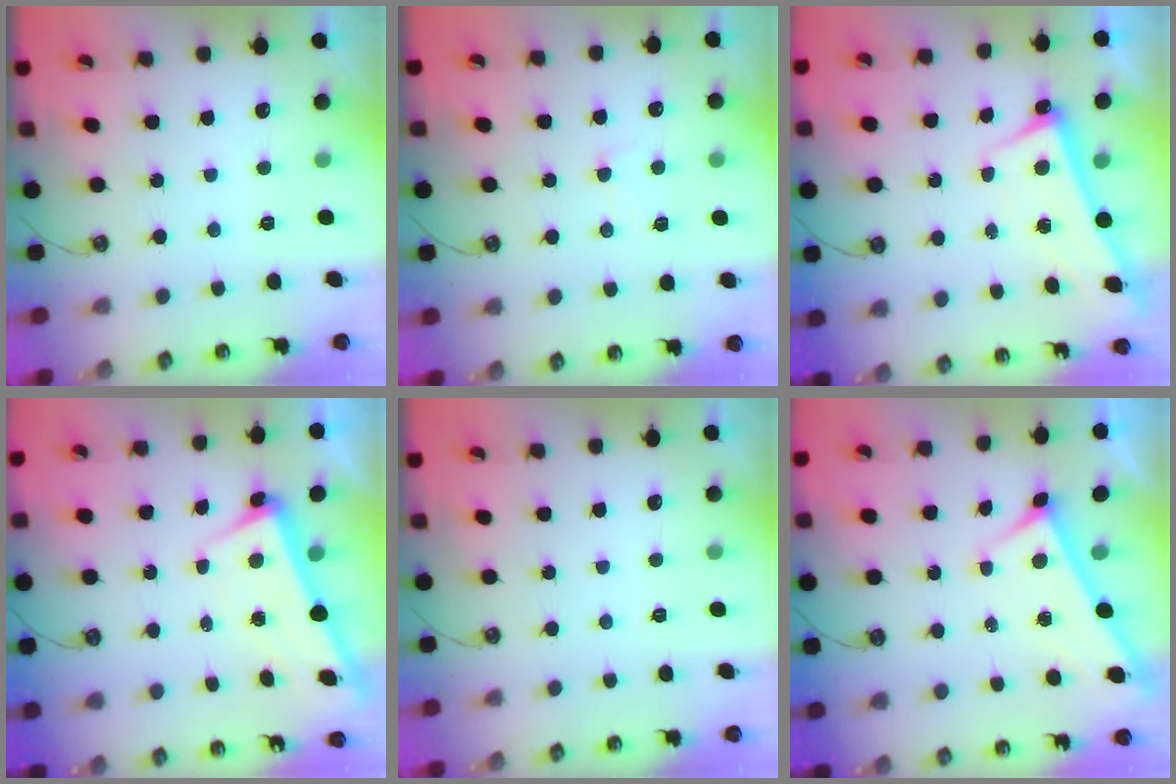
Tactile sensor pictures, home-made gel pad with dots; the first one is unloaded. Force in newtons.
{"total": 0.8, "press": 0.4, "slide": 0.7}
{"total": 2.5, "press": 2.4, "slide": 0.7}
{"total": 3.0, "press": 2.8, "slide": 0.9}
{"total": 0.0}
{"total": 3.2, "press": 3.2, "slide": 0.3}